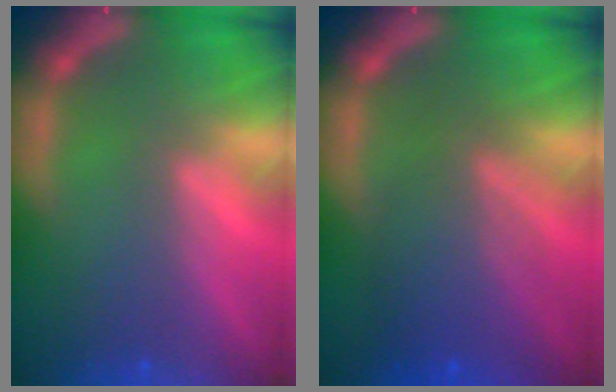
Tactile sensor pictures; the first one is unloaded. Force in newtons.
{"total": 6.6}